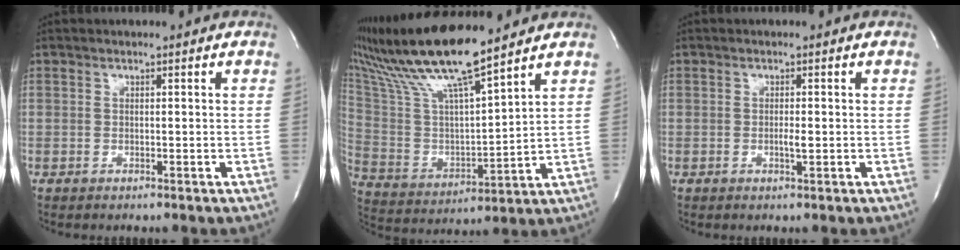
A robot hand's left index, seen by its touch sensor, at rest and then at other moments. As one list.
[{"total": 16.4, "force": [13.7, -0.1, 8.9], "torque": [-0.181, 0.002, 0.263]}, {"total": 1.1, "force": [-0.2, 0.0, 1.1], "torque": [-0.024, -0.003, -0.004]}]